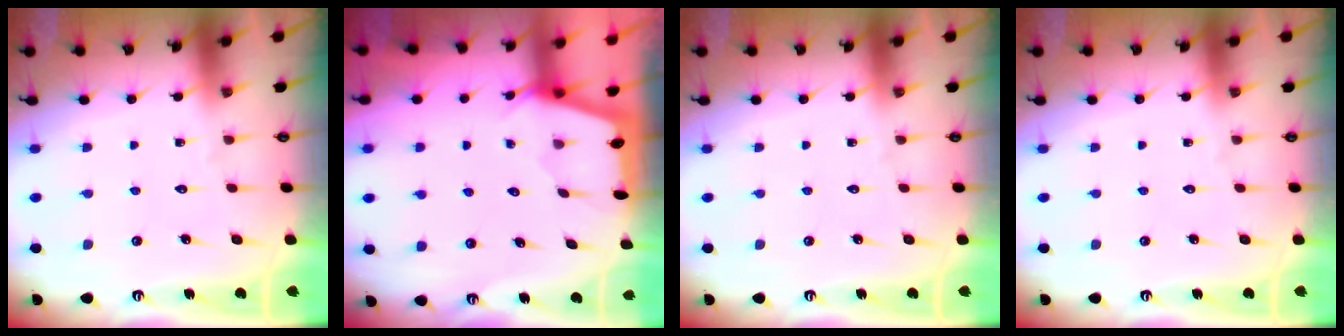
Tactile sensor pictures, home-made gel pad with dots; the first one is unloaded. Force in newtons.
{"total": 3.4, "press": 3.4, "slide": 0.3}
{"total": 0.0}
{"total": 0.0}